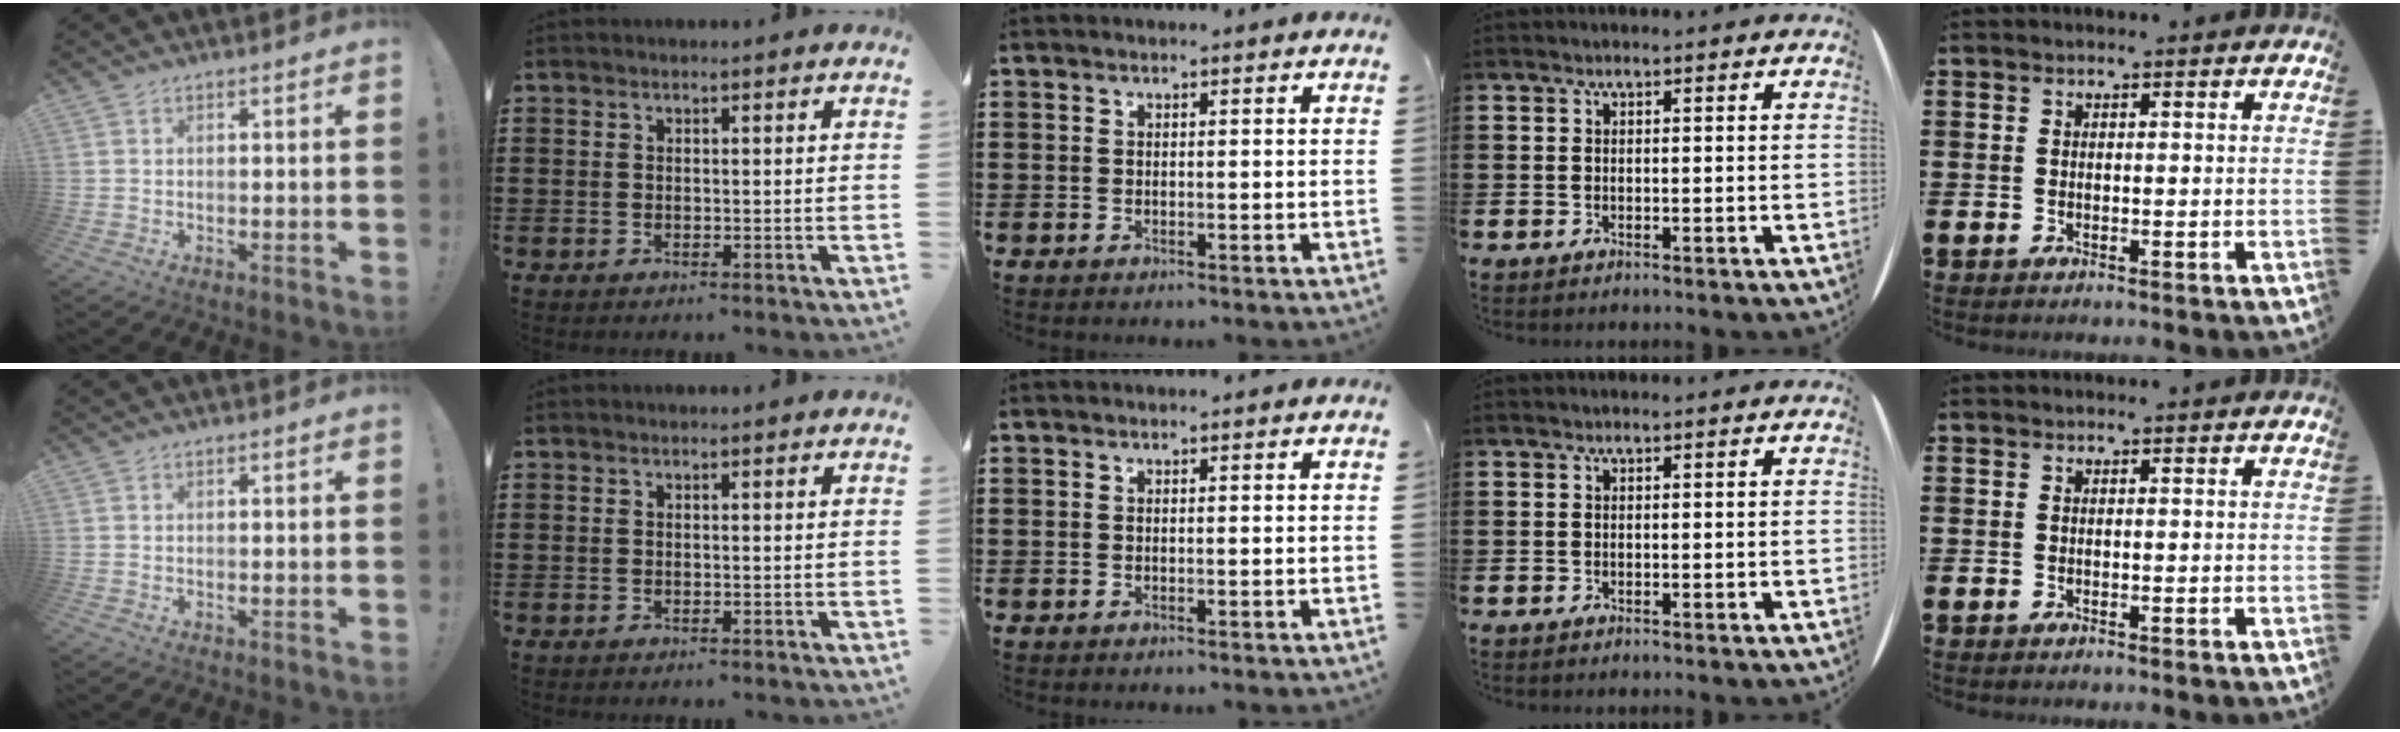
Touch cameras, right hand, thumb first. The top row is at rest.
{}